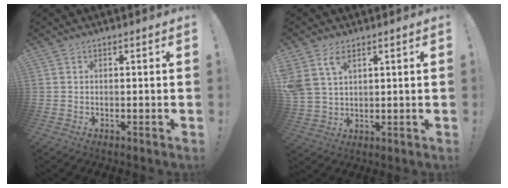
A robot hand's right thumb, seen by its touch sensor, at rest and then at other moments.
{"total": 7.2, "force": [4.2, 4.2, 4.1], "torque": [-0.084, -0.014, 0.082]}